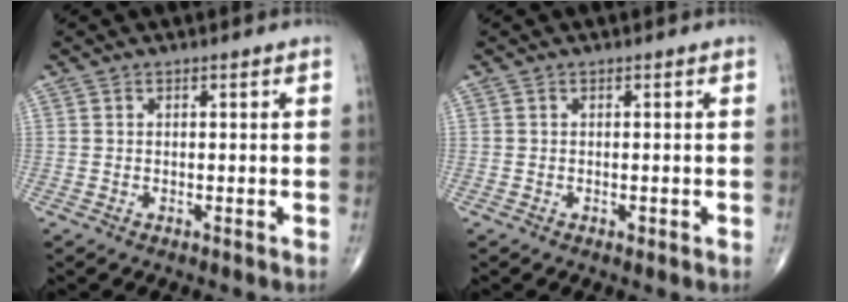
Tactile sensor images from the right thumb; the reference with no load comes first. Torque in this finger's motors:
{"motor_torque": [2.62, 2.38, -0.08, -0.20, -0.07]}